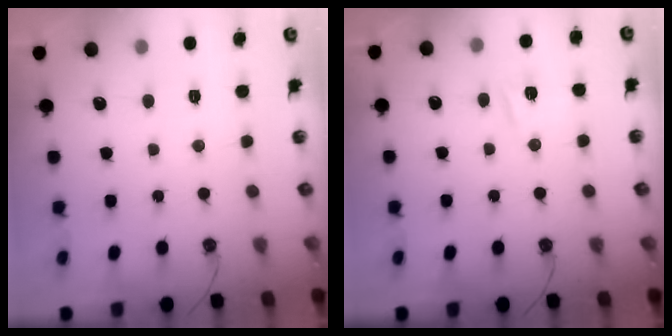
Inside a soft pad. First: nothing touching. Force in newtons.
{"total": 5.6, "press": 5.1, "slide": 2.4}